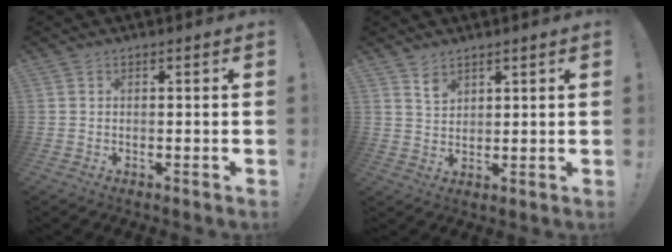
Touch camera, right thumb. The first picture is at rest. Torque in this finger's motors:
{"motor_torque": [0.00, -0.10, 0.10, -0.04, 0.00]}